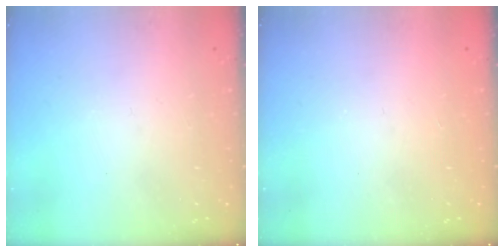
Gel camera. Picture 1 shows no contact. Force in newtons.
{"total": 1.5, "press": 1.2, "slide": 0.9}